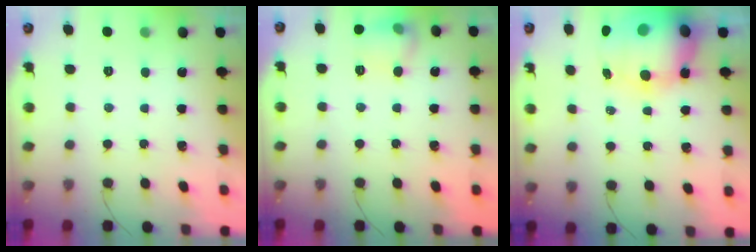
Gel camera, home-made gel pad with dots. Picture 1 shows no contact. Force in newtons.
{"total": 9.3, "press": 9.3, "slide": 0.8}
{"total": 17.1, "press": 16.6, "slide": 4.3}